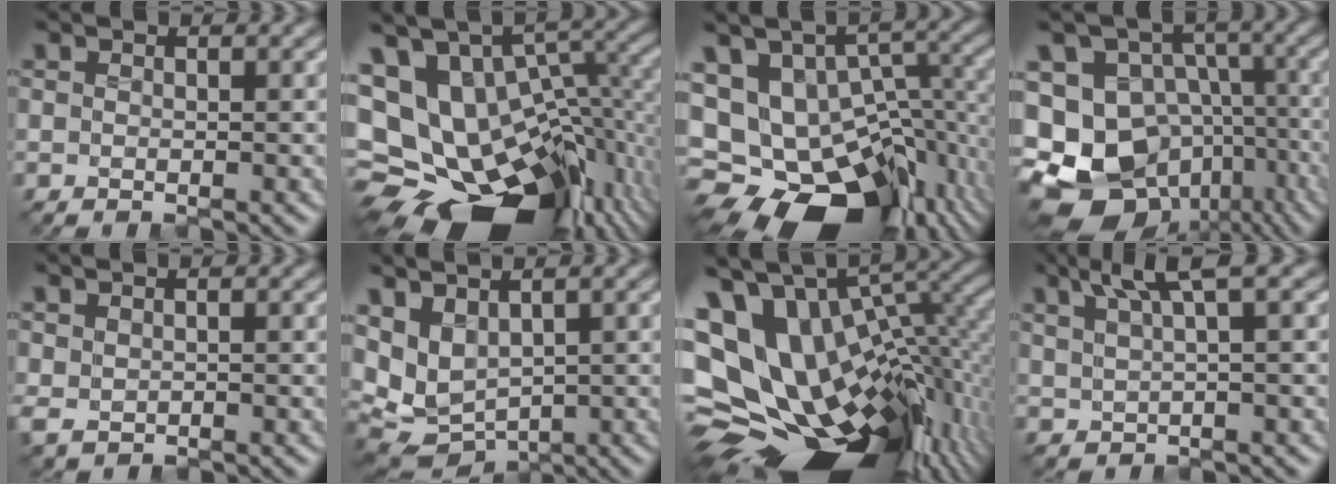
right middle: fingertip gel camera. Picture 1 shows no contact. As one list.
[{"total": 18.8, "force": [-5.9, 12.7, 12.5], "torque": [-0.199, 0.003, -0.057]}, {"total": 17.5, "force": [-6.7, 11.6, 11.2], "torque": [-0.173, 0.001, -0.072]}, {"total": 15.9, "force": [-6.4, 12.2, 7.9], "torque": [-0.154, -0.006, -0.100]}, {"total": 0.8, "force": [0.5, 0.4, 0.4], "torque": [-0.013, 0.003, 0.010]}, {"total": 6.7, "force": [1.4, 4.6, 4.7], "torque": [-0.104, -0.004, 0.043]}, {"total": 18.5, "force": [-2.1, 12.2, 13.8], "torque": [-0.237, 0.017, -0.014]}, {"total": 4.1, "force": [2.9, 0.3, 2.9], "torque": [-0.060, 0.018, 0.052]}]